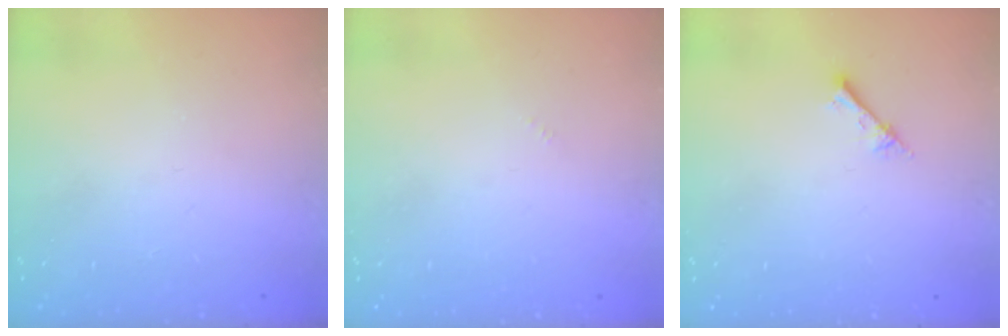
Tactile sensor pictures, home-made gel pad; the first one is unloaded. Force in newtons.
{"total": 0.0}
{"total": 2.4, "press": 2.4, "slide": 0.3}